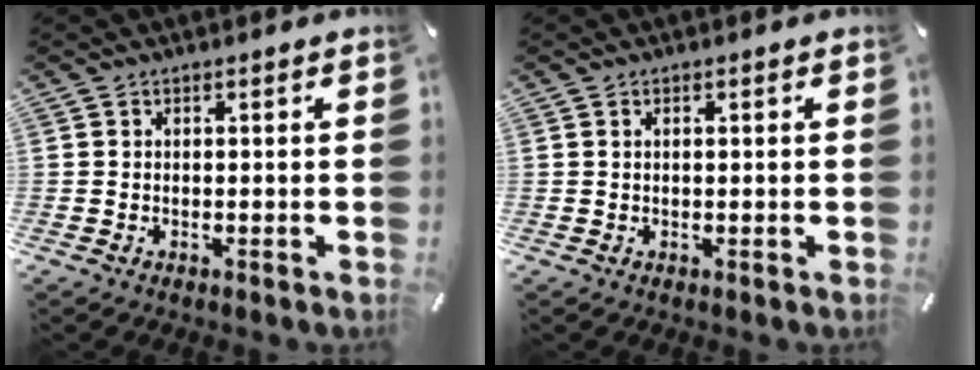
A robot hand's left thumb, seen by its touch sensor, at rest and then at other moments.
{"total": 0.7, "force": [0.2, 0.3, 0.6], "torque": [-0.012, 0.002, 0.002]}